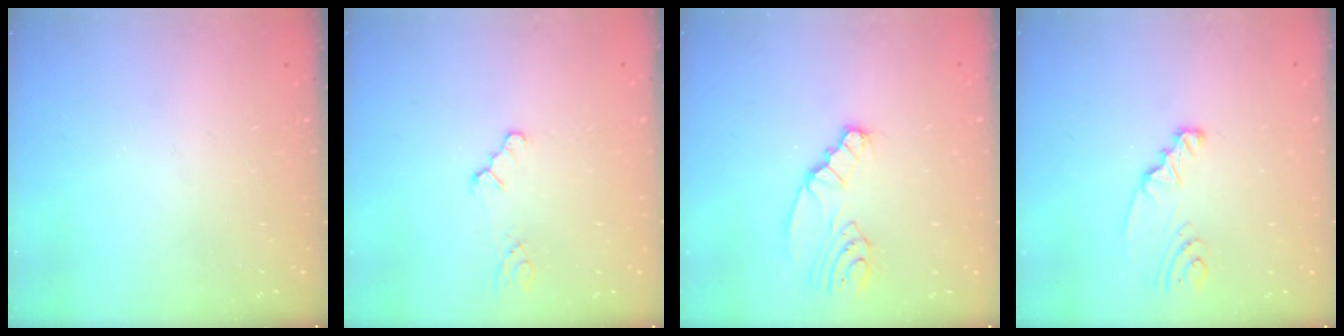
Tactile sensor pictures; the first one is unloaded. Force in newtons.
{"total": 1.0, "press": 1.0, "slide": 0.2}
{"total": 2.8, "press": 2.8, "slide": 0.3}
{"total": 2.1, "press": 2.1, "slide": 0.1}